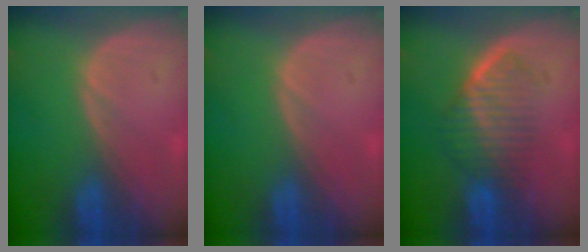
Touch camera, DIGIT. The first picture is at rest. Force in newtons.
{"total": 0.0}
{"total": 6.6, "press": 5.9, "slide": 3.1}